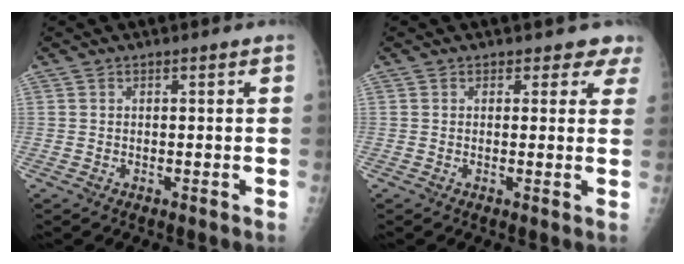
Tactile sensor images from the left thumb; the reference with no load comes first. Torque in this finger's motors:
{"motor_torque": [-0.13, 0.01, 0.06, 0.11, 0.05]}